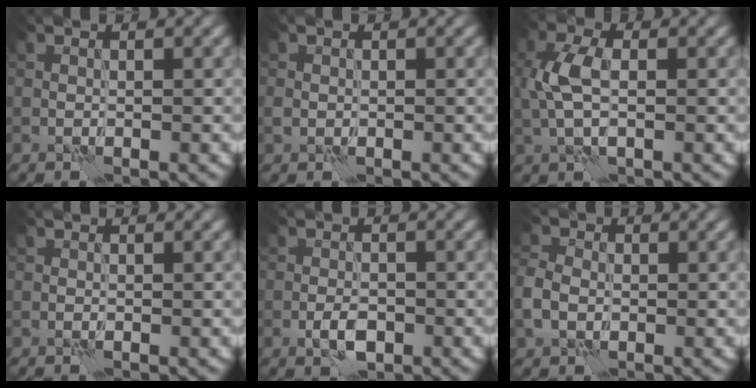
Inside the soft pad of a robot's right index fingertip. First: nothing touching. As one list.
[{"total": 0.7, "force": [0.1, 0.7, 0.1], "torque": [-0.002, -0.003, -0.001]}, {"total": 3.7, "force": [0.5, 2.0, 3.0], "torque": [-0.071, 0.006, 0.007]}, {"total": 0.0}, {"total": 2.2, "force": [-1.0, 1.2, 1.6], "torque": [-0.029, 0.000, -0.021]}, {"total": 2.9, "force": [-0.4, 2.4, 1.6], "torque": [-0.043, 0.002, -0.018]}]